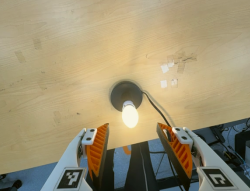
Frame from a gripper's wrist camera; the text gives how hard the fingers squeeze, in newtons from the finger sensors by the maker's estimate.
{"total": 0.0}